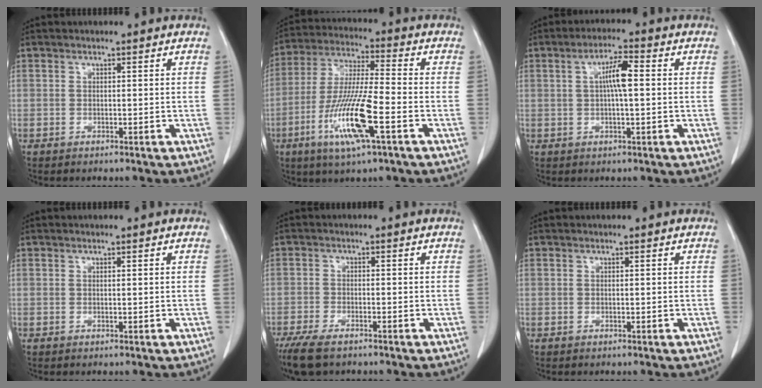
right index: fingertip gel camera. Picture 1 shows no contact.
{"total": 14.5, "force": [-5.5, 1.4, 13.3], "torque": [-0.274, -0.018, -0.100]}
{"total": 5.7, "force": [0.8, 1.2, 5.5], "torque": [-0.108, 0.013, 0.015]}
{"total": 0.7, "force": [0.1, 0.2, 0.6], "torque": [-0.018, 0.004, 0.005]}
{"total": 8.0, "force": [-5.7, 3.0, 4.7], "torque": [-0.088, -0.015, -0.098]}
{"total": 0.0}